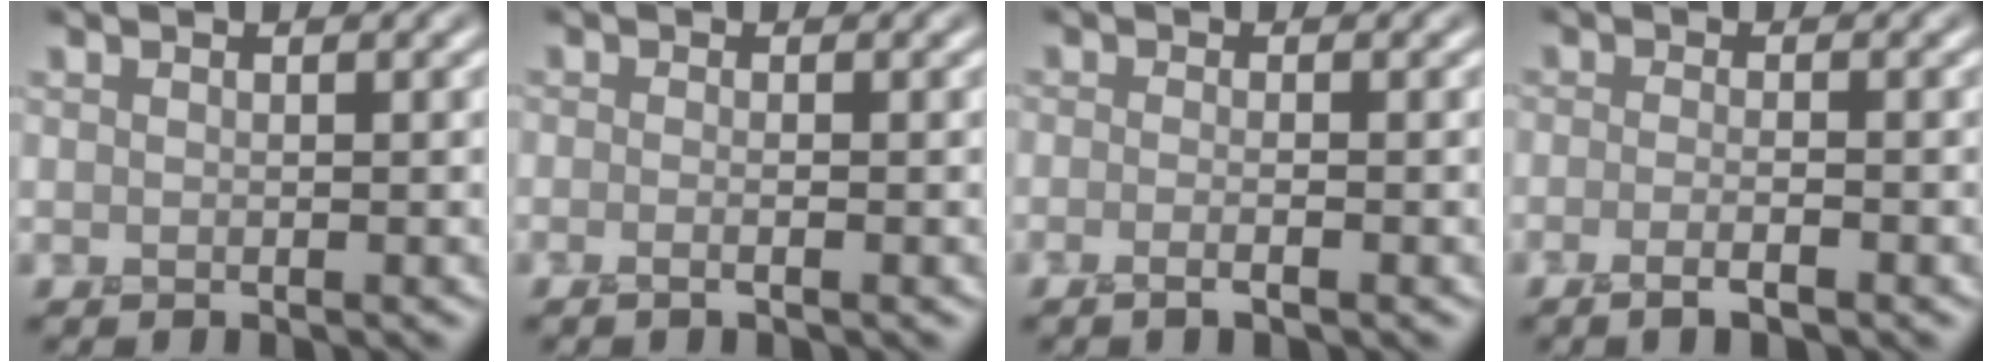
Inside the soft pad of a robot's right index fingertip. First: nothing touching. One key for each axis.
{"total": 0.7, "fx": -0.4, "fy": 0.2, "fz": 0.6, "tx": -0.012, "ty": -0.005, "tz": -0.011}
{"total": 1.2, "fx": -0.7, "fy": 0.3, "fz": 1.0, "tx": -0.015, "ty": -0.002, "tz": -0.016}
{"total": 1.8, "fx": -1.2, "fy": 0.3, "fz": 1.3, "tx": -0.024, "ty": 0.000, "tz": -0.027}